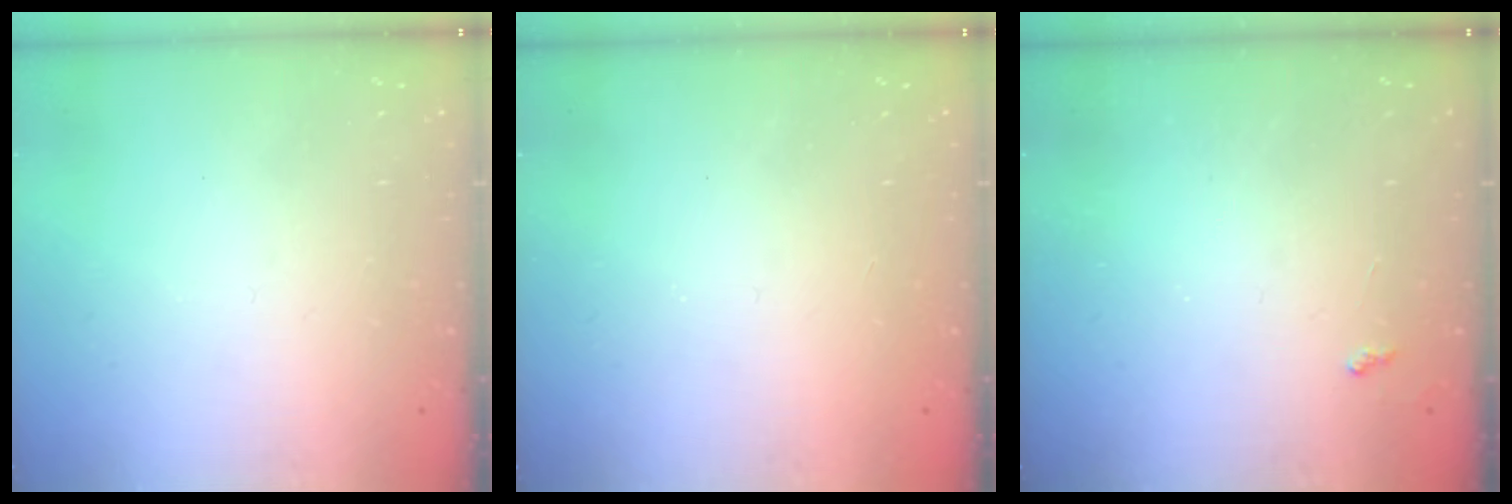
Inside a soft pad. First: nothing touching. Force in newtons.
{"total": 1.0, "press": 1.0, "slide": 0.1}
{"total": 3.4, "press": 3.3, "slide": 0.5}